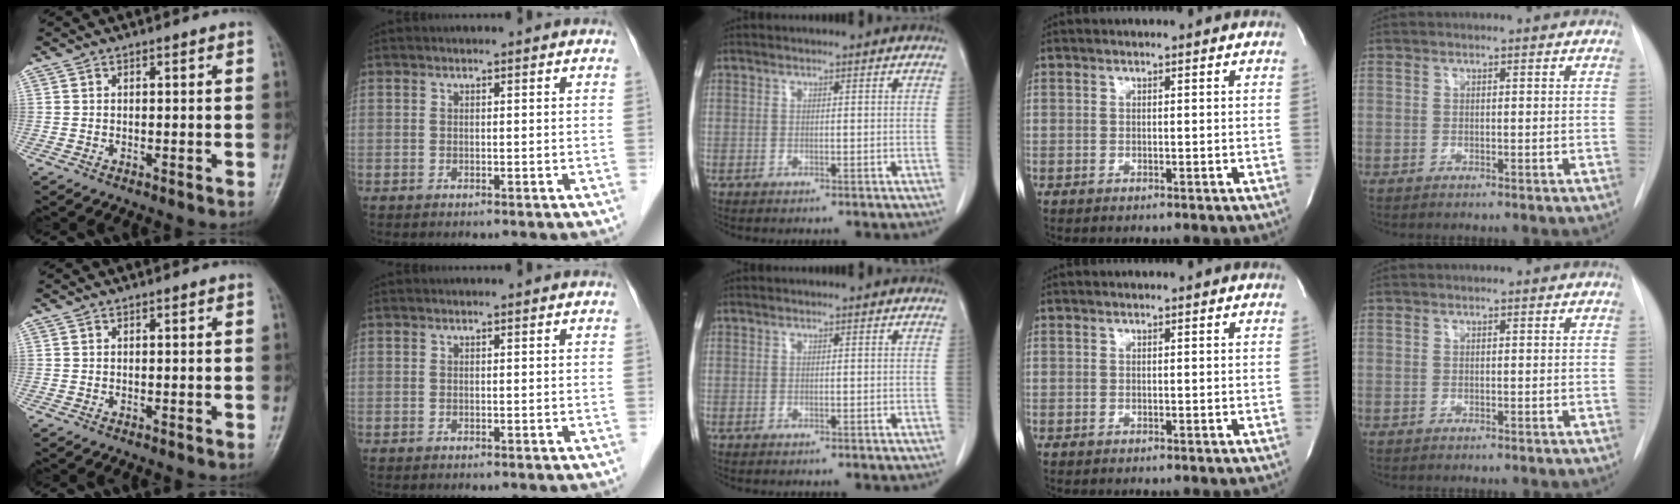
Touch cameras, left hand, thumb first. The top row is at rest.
{}